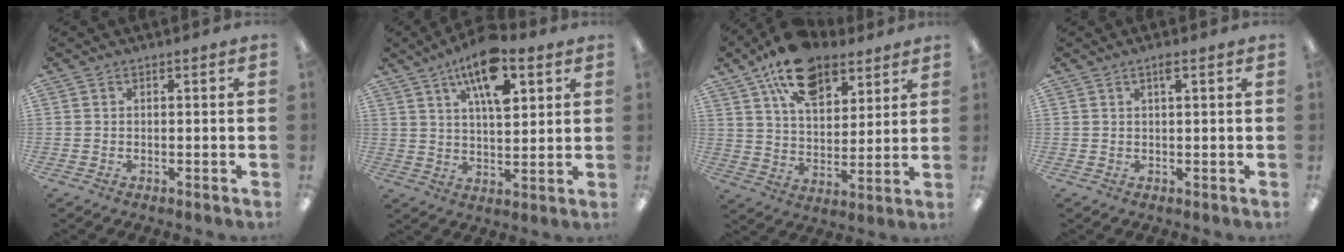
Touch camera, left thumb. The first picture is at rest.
{"total": 14.2, "force": [7.9, 5.8, 10.3], "torque": [-0.161, -0.030, 0.133]}
{"total": 16.6, "force": [10.8, 8.9, 9.0], "torque": [-0.145, -0.047, 0.194]}
{"total": 1.8, "force": [1.0, 0.2, 1.4], "torque": [-0.024, -0.001, 0.016]}